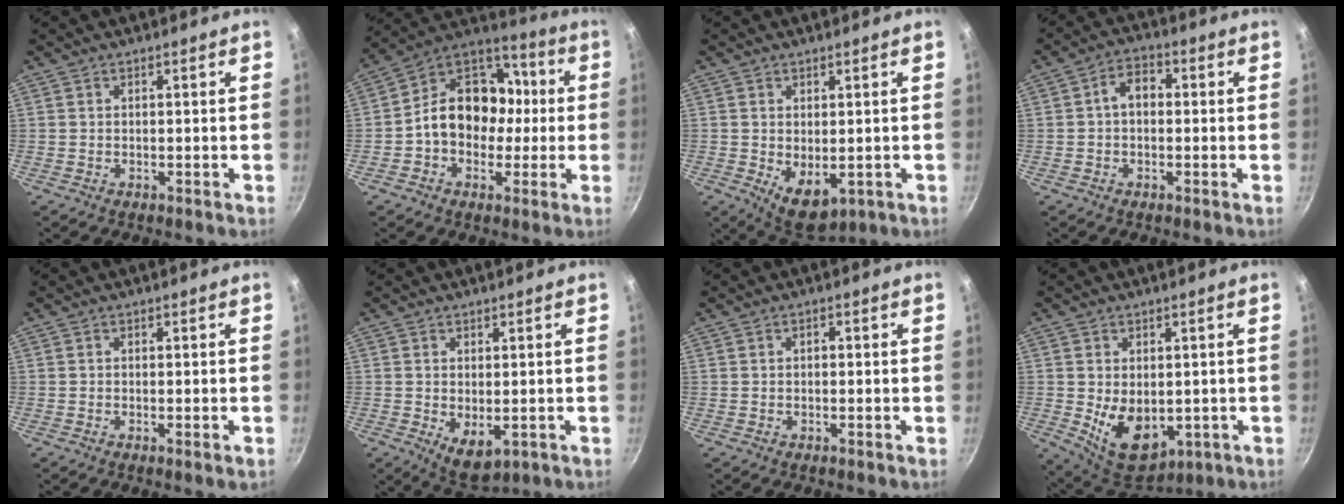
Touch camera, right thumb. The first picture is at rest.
{"total": 16.7, "force": [-0.6, 12.6, 11.0], "torque": [-0.133, 0.045, -0.018]}
{"total": 6.9, "force": [-1.2, 3.8, 5.7], "torque": [-0.078, -0.009, 0.001]}
{"total": 5.2, "force": [0.2, 3.5, 3.8], "torque": [-0.053, 0.021, -0.004]}
{"total": 1.1, "force": [-0.4, 0.1, 1.1], "torque": [-0.017, -0.002, -0.004]}
{"total": 5.4, "force": [-1.0, 2.9, 4.4], "torque": [-0.066, -0.010, -0.001]}
{"total": 0.9, "force": [0.0, 0.6, 0.7], "torque": [-0.006, 0.004, 0.000]}
{"total": 10.7, "force": [-1.4, 6.8, 8.2], "torque": [-0.114, -0.013, 0.002]}